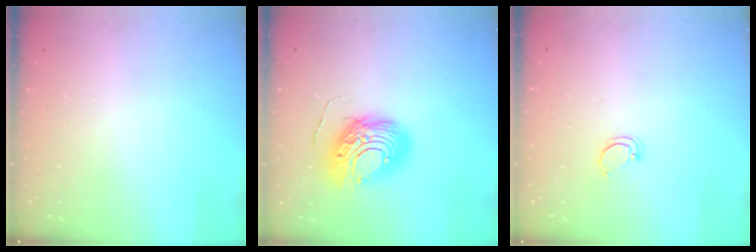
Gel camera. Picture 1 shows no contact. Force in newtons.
{"total": 12.3, "press": 12.3, "slide": 1.1}
{"total": 2.5, "press": 2.5, "slide": 0.2}